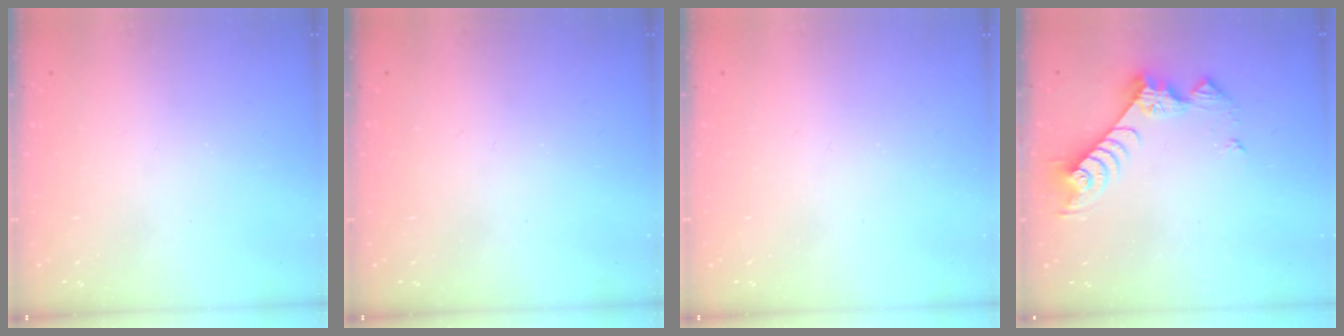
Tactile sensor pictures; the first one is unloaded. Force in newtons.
{"total": 0.0}
{"total": 0.0}
{"total": 10.0, "press": 9.9, "slide": 0.5}